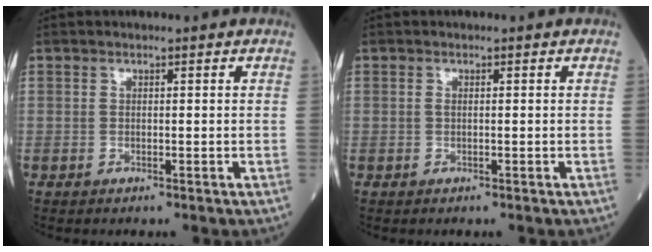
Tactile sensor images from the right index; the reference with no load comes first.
{"total": 0.5, "force": [0.1, 0.2, 0.5], "torque": [-0.013, 0.000, 0.000]}